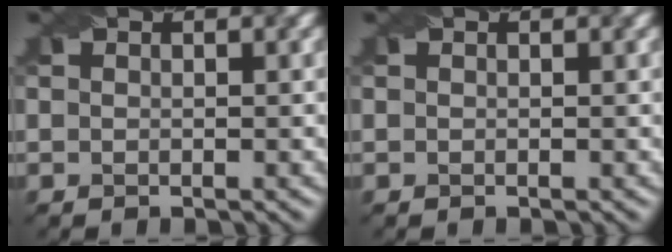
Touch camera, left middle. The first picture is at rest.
{"total": 0.0}